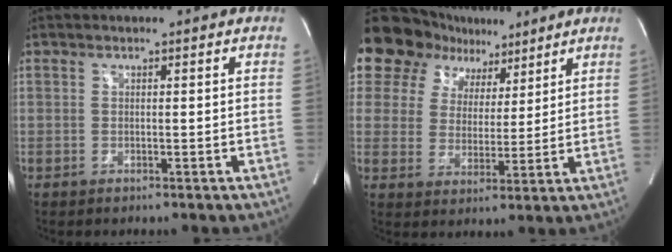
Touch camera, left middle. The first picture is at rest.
{"total": 16.2, "force": [10.8, 10.9, 5.2], "torque": [-0.127, 0.046, 0.190]}